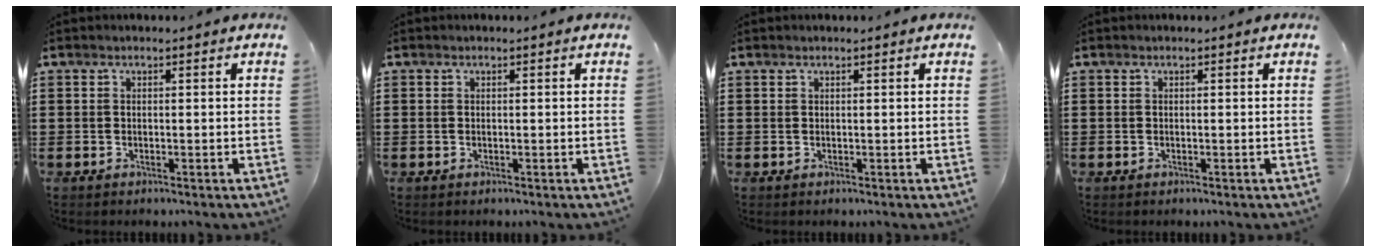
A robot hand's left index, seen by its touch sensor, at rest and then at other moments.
{"total": 0.0}
{"total": 0.0}
{"total": 0.0}